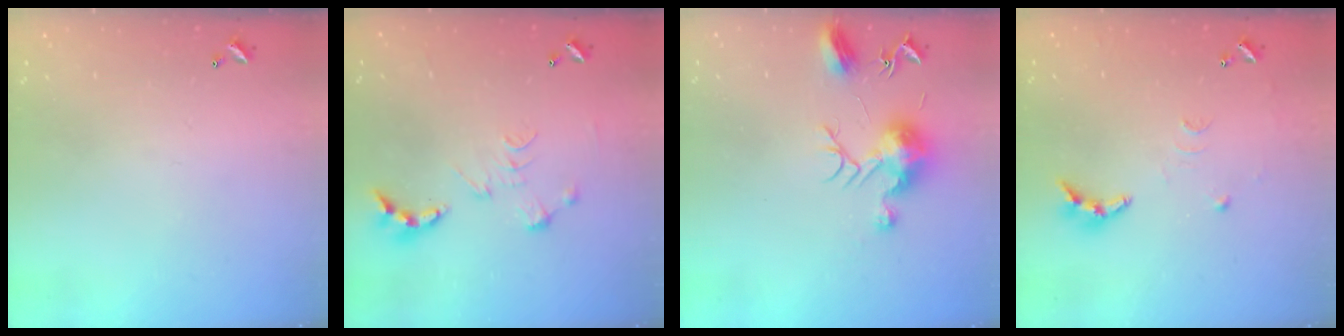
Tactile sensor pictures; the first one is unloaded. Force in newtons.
{"total": 0.0}
{"total": 12.0, "press": 12.0, "slide": 0.5}
{"total": 9.0, "press": 9.0, "slide": 0.5}